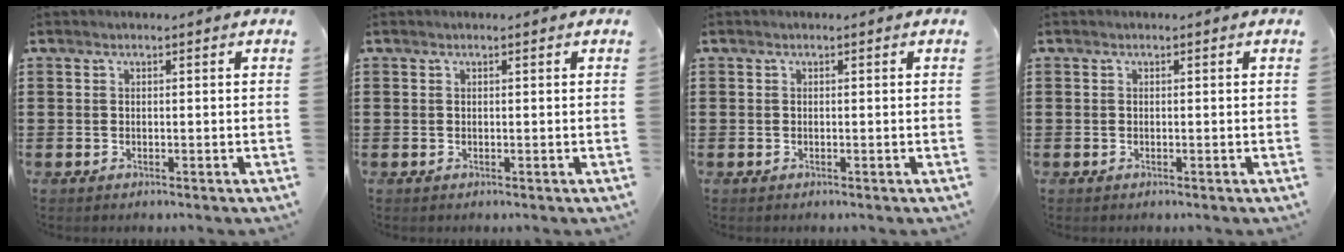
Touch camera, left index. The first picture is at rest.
{"total": 0.0}
{"total": 0.0}
{"total": 0.0}